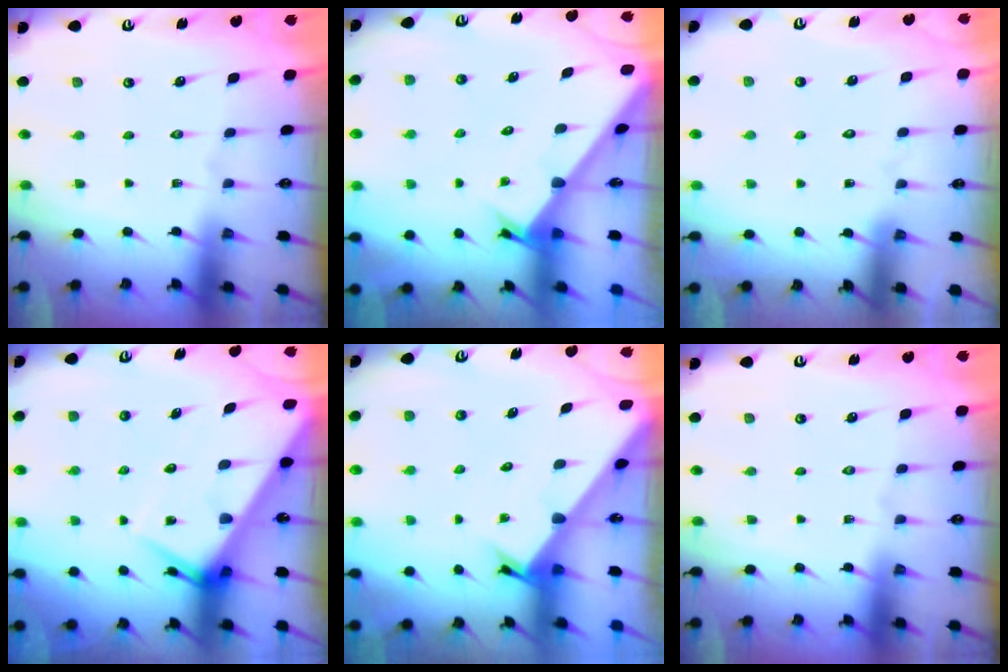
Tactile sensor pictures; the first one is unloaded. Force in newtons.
{"total": 2.2, "press": 2.2, "slide": 0.1}
{"total": 2.1, "press": 2.1, "slide": 0.0}
{"total": 8.1, "press": 8.0, "slide": 0.5}
{"total": 2.1, "press": 2.1, "slide": 0.2}
{"total": 0.0}